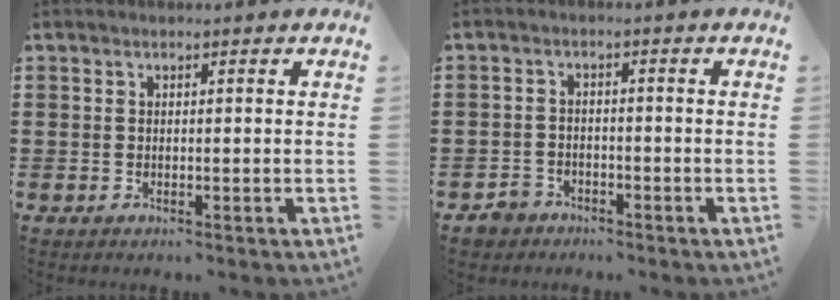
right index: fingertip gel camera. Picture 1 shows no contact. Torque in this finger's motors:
{"motor_torque": [0.08, -0.06, 0.00, -0.01]}